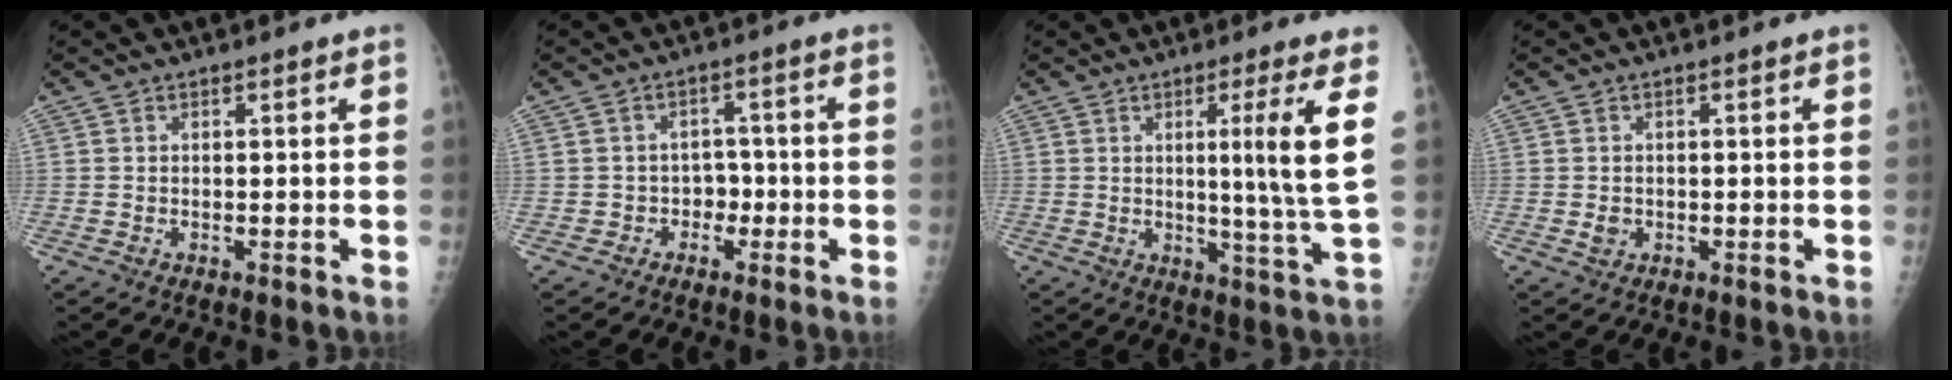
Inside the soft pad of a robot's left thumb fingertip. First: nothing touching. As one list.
[{"total": 3.2, "force": [-1.2, 2.9, 0.8], "torque": [0.021, 0.016, -0.026]}, {"total": 10.5, "force": [2.8, -1.4, 10.0], "torque": [-0.160, -0.032, 0.044]}, {"total": 1.6, "force": [-0.1, 1.4, 0.8], "torque": [-0.008, 0.000, 0.004]}]